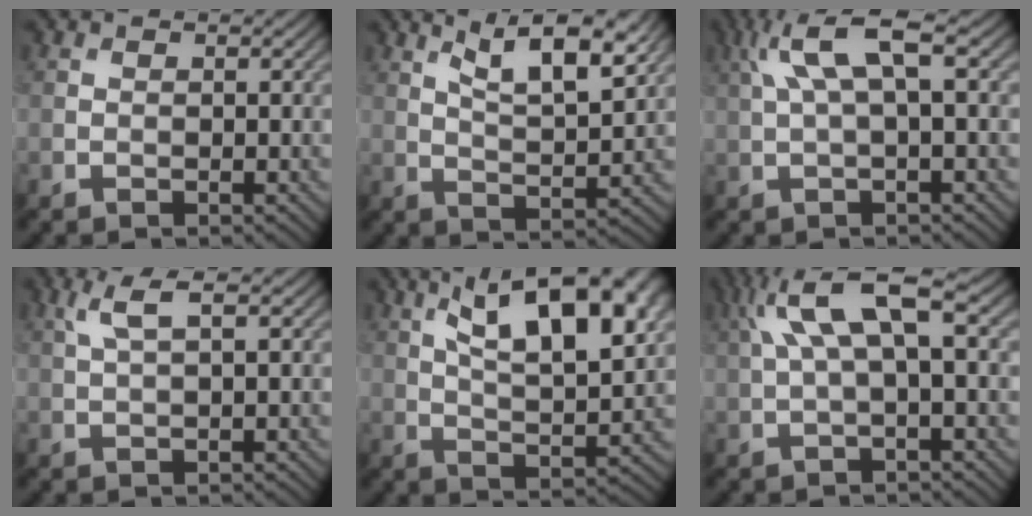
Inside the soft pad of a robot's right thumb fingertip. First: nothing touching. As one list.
[{"total": 8.7, "force": [5.4, 2.0, 6.5], "torque": [-0.106, -0.005, 0.100]}, {"total": 6.4, "force": [2.0, 1.4, 5.9], "torque": [-0.126, 0.021, 0.038]}, {"total": 2.8, "force": [1.2, 0.4, 2.5], "torque": [-0.059, 0.009, 0.027]}, {"total": 16.1, "force": [7.6, 5.9, 12.9], "torque": [-0.200, 0.019, 0.116]}, {"total": 8.0, "force": [2.2, 2.1, 7.4], "torque": [-0.154, 0.023, 0.040]}]